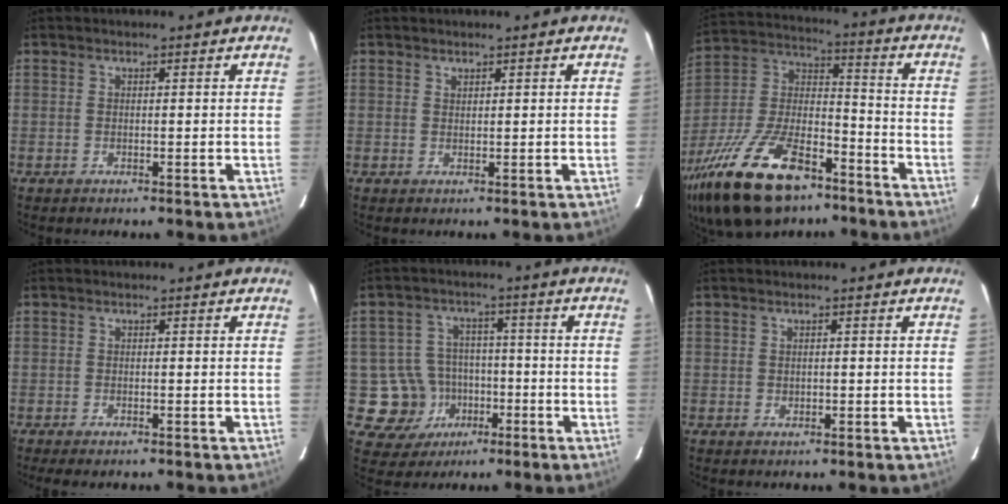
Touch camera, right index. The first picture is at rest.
{"total": 0.7, "force": [0.6, 0.2, 0.1], "torque": [-0.002, 0.001, 0.013]}
{"total": 26.2, "force": [-16.3, 11.7, 16.8], "torque": [-0.347, -0.014, -0.278]}
{"total": 1.9, "force": [-1.6, 0.4, 0.9], "torque": [-0.022, -0.008, -0.029]}
{"total": 9.3, "force": [-3.2, 8.7, 1.2], "torque": [-0.046, 0.026, -0.035]}
{"total": 0.7, "force": [0.0, 0.6, 0.4], "torque": [-0.004, 0.002, 0.002]}